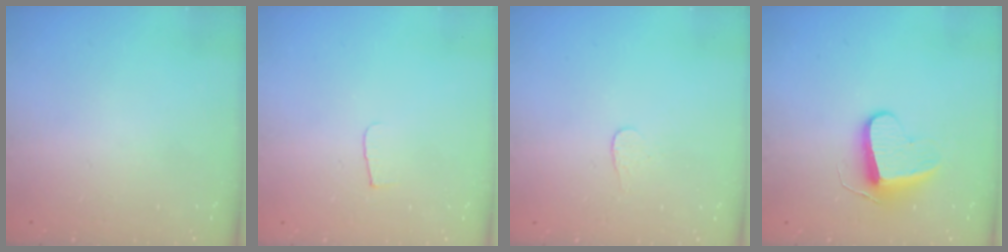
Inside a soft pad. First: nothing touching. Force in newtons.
{"total": 3.8, "press": 3.8, "slide": 0.4}
{"total": 2.7, "press": 2.7, "slide": 0.3}
{"total": 9.5, "press": 9.5, "slide": 0.4}